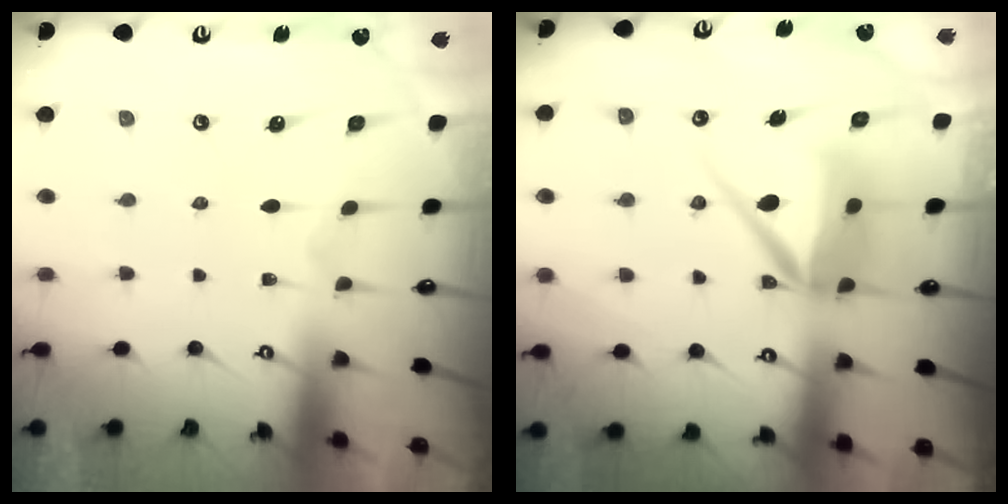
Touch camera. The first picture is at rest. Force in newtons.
{"total": 10.3, "press": 10.2, "slide": 1.2}